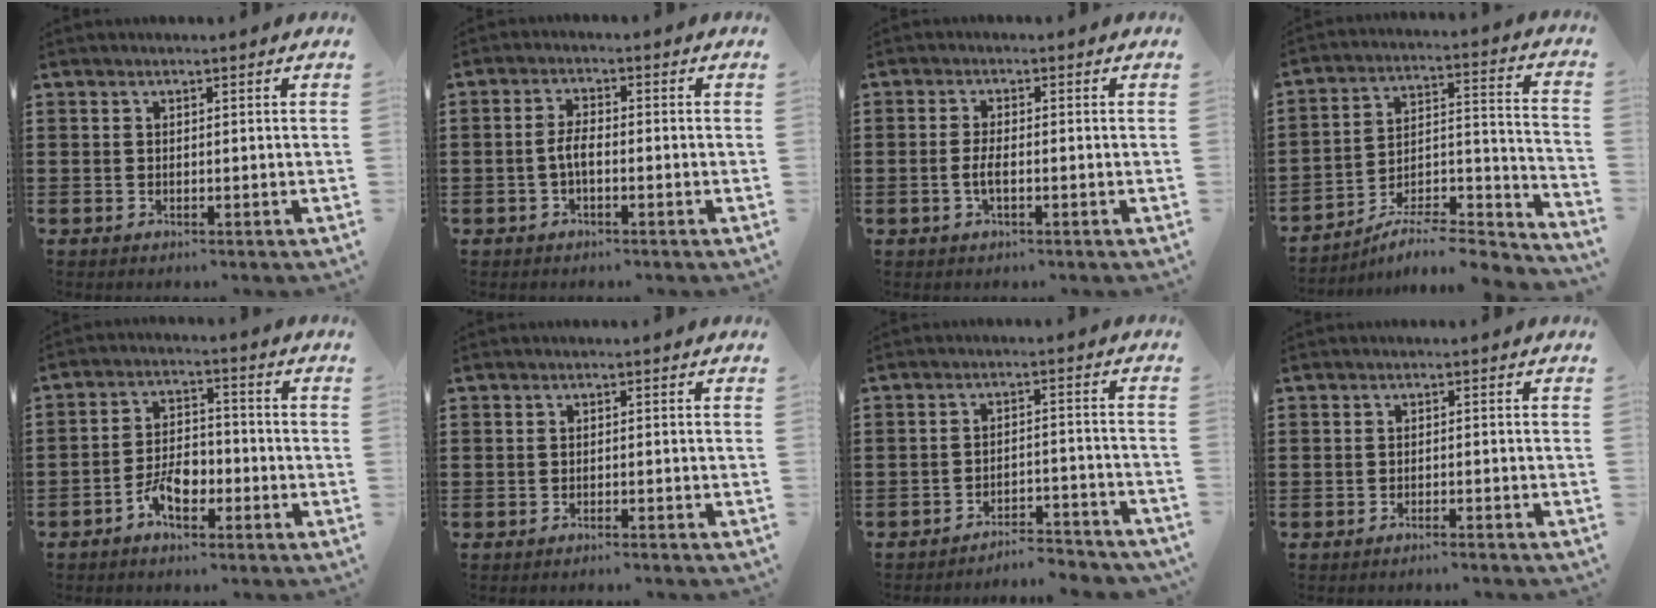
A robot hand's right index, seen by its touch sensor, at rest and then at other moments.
{"total": 3.1, "force": [-1.0, 0.9, 2.8], "torque": [-0.065, -0.001, -0.024]}
{"total": 3.9, "force": [-1.2, 1.3, 3.5], "torque": [-0.086, -0.005, -0.027]}
{"total": 6.5, "force": [-5.8, 1.3, 2.8], "torque": [-0.038, -0.003, -0.112]}
{"total": 5.7, "force": [-3.3, 2.7, 3.8], "torque": [-0.085, 0.002, -0.064]}
{"total": 1.0, "force": [-0.9, -0.2, 0.1], "torque": [-0.003, 0.000, -0.019]}
{"total": 4.5, "force": [-4.5, 0.0, 0.8], "torque": [-0.018, 0.002, -0.094]}
{"total": 1.4, "force": [-1.3, -0.3, 0.3], "torque": [-0.005, 0.001, -0.025]}